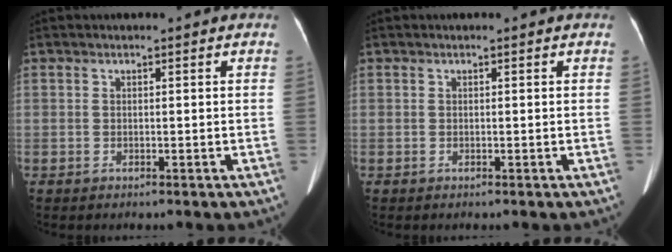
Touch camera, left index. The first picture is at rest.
{"total": 0.0}